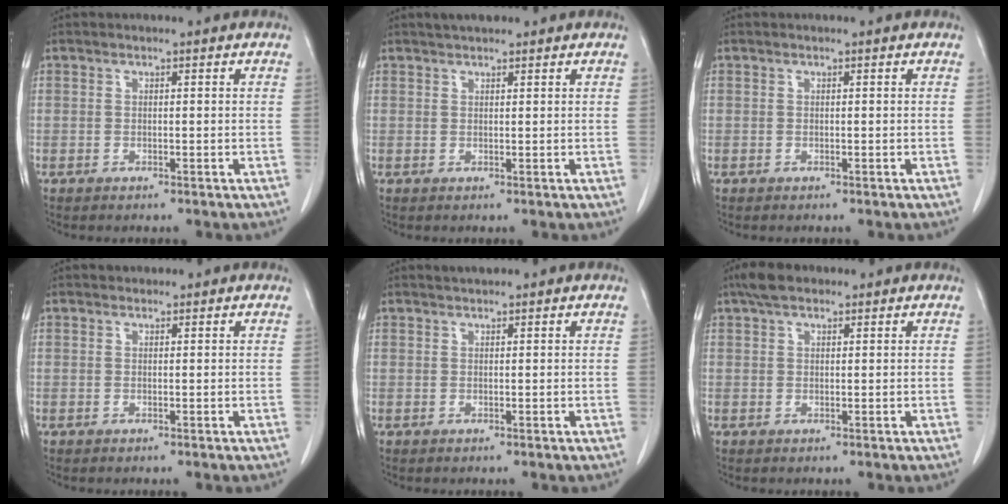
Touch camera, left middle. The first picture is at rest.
{"total": 2.3, "force": [2.0, 0.7, 1.0], "torque": [-0.016, 0.016, 0.032]}
{"total": 0.0}
{"total": 0.6, "force": [0.5, 0.3, -0.1], "torque": [-0.003, 0.005, 0.009]}
{"total": 0.9, "force": [0.8, 0.1, 0.2], "torque": [-0.011, 0.006, 0.018]}
{"total": 3.6, "force": [2.6, 1.7, 1.8], "torque": [-0.037, 0.019, 0.047]}